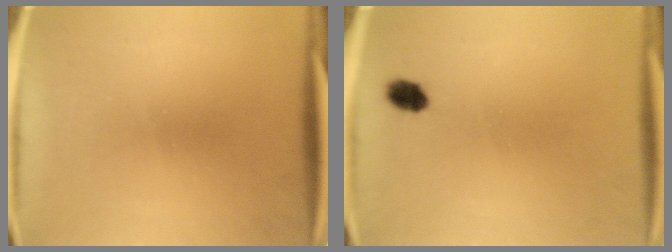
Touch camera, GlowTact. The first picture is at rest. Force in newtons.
{"total": 2.9}